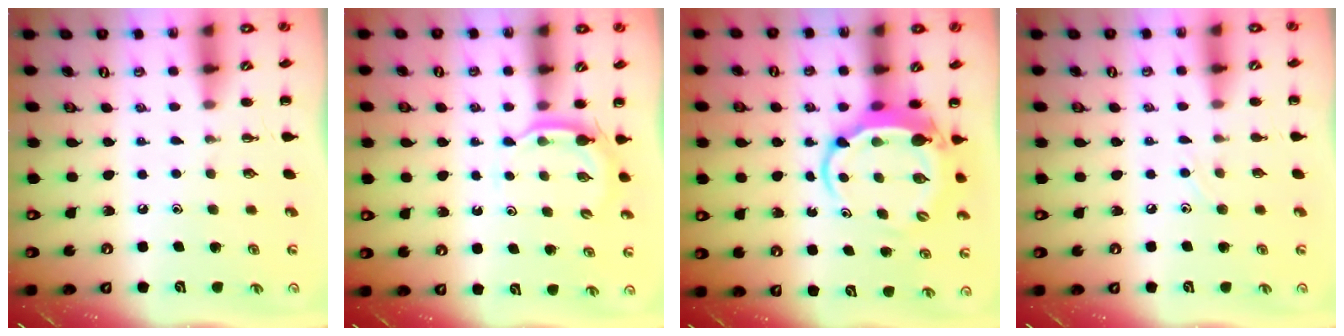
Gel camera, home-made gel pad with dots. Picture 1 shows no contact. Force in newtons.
{"total": 2.9, "press": 2.8, "slide": 0.7}
{"total": 6.2, "press": 6.1, "slide": 1.1}
{"total": 5.0, "press": 4.8, "slide": 1.6}